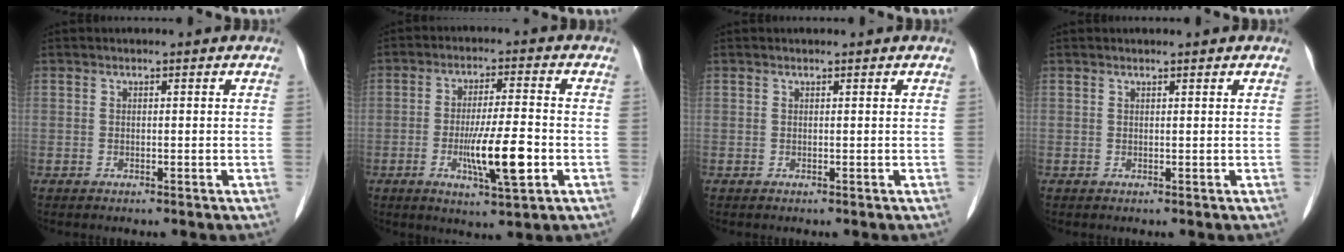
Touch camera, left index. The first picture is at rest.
{"total": 9.0, "force": [-2.5, 1.0, 8.6], "torque": [-0.155, -0.010, -0.043]}
{"total": 0.6, "force": [0.5, 0.0, 0.2], "torque": [-0.008, 0.003, 0.008]}
{"total": 1.1, "force": [0.9, 0.1, 0.6], "torque": [-0.011, 0.008, 0.016]}